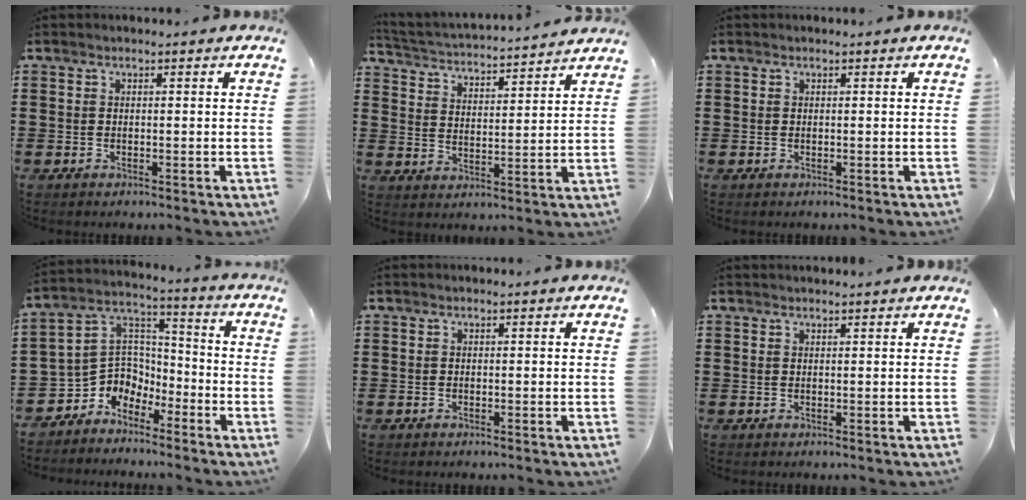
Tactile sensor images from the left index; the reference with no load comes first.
{"total": 3.0, "force": [2.9, -0.3, 0.0], "torque": [-0.022, -0.030, 0.042]}
{"total": 0.0}
{"total": 5.9, "force": [-4.1, 4.3, 0.1], "torque": [-0.030, -0.009, -0.085]}
{"total": 0.0}
{"total": 0.7, "force": [0.6, -0.1, 0.1], "torque": [-0.003, -0.002, 0.013]}